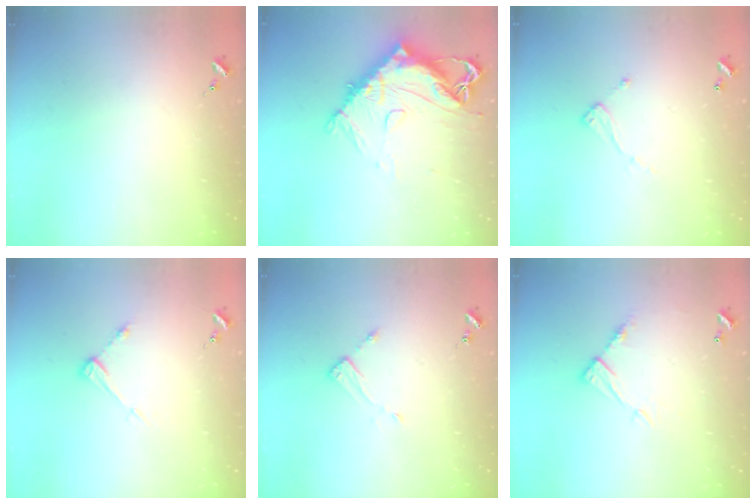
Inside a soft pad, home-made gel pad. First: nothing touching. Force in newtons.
{"total": 14.6, "press": 14.5, "slide": 1.5}
{"total": 6.9, "press": 6.9, "slide": 0.4}
{"total": 5.2, "press": 5.1, "slide": 0.3}
{"total": 3.3, "press": 3.2, "slide": 0.3}
{"total": 10.0, "press": 10.0, "slide": 0.5}